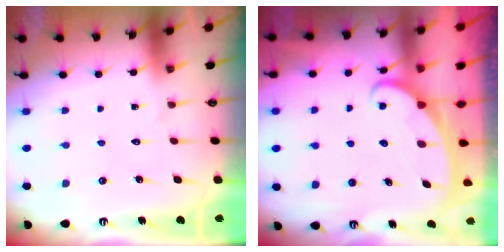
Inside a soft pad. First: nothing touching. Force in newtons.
{"total": 2.5, "press": 2.5, "slide": 0.4}